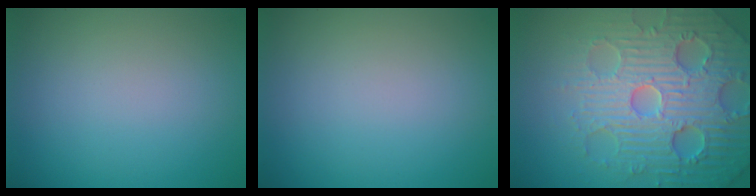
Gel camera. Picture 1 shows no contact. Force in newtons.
{"total": 0.0}
{"total": 7.6, "press": 7.4, "slide": 1.5}